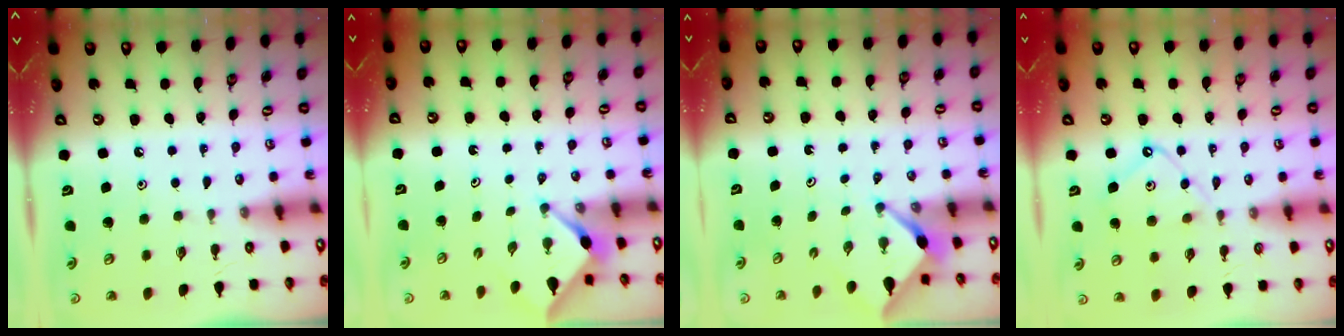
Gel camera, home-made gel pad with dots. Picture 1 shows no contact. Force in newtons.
{"total": 3.0, "press": 2.9, "slide": 0.4}
{"total": 2.5, "press": 2.4, "slide": 0.3}
{"total": 9.8, "press": 9.8, "slide": 1.0}